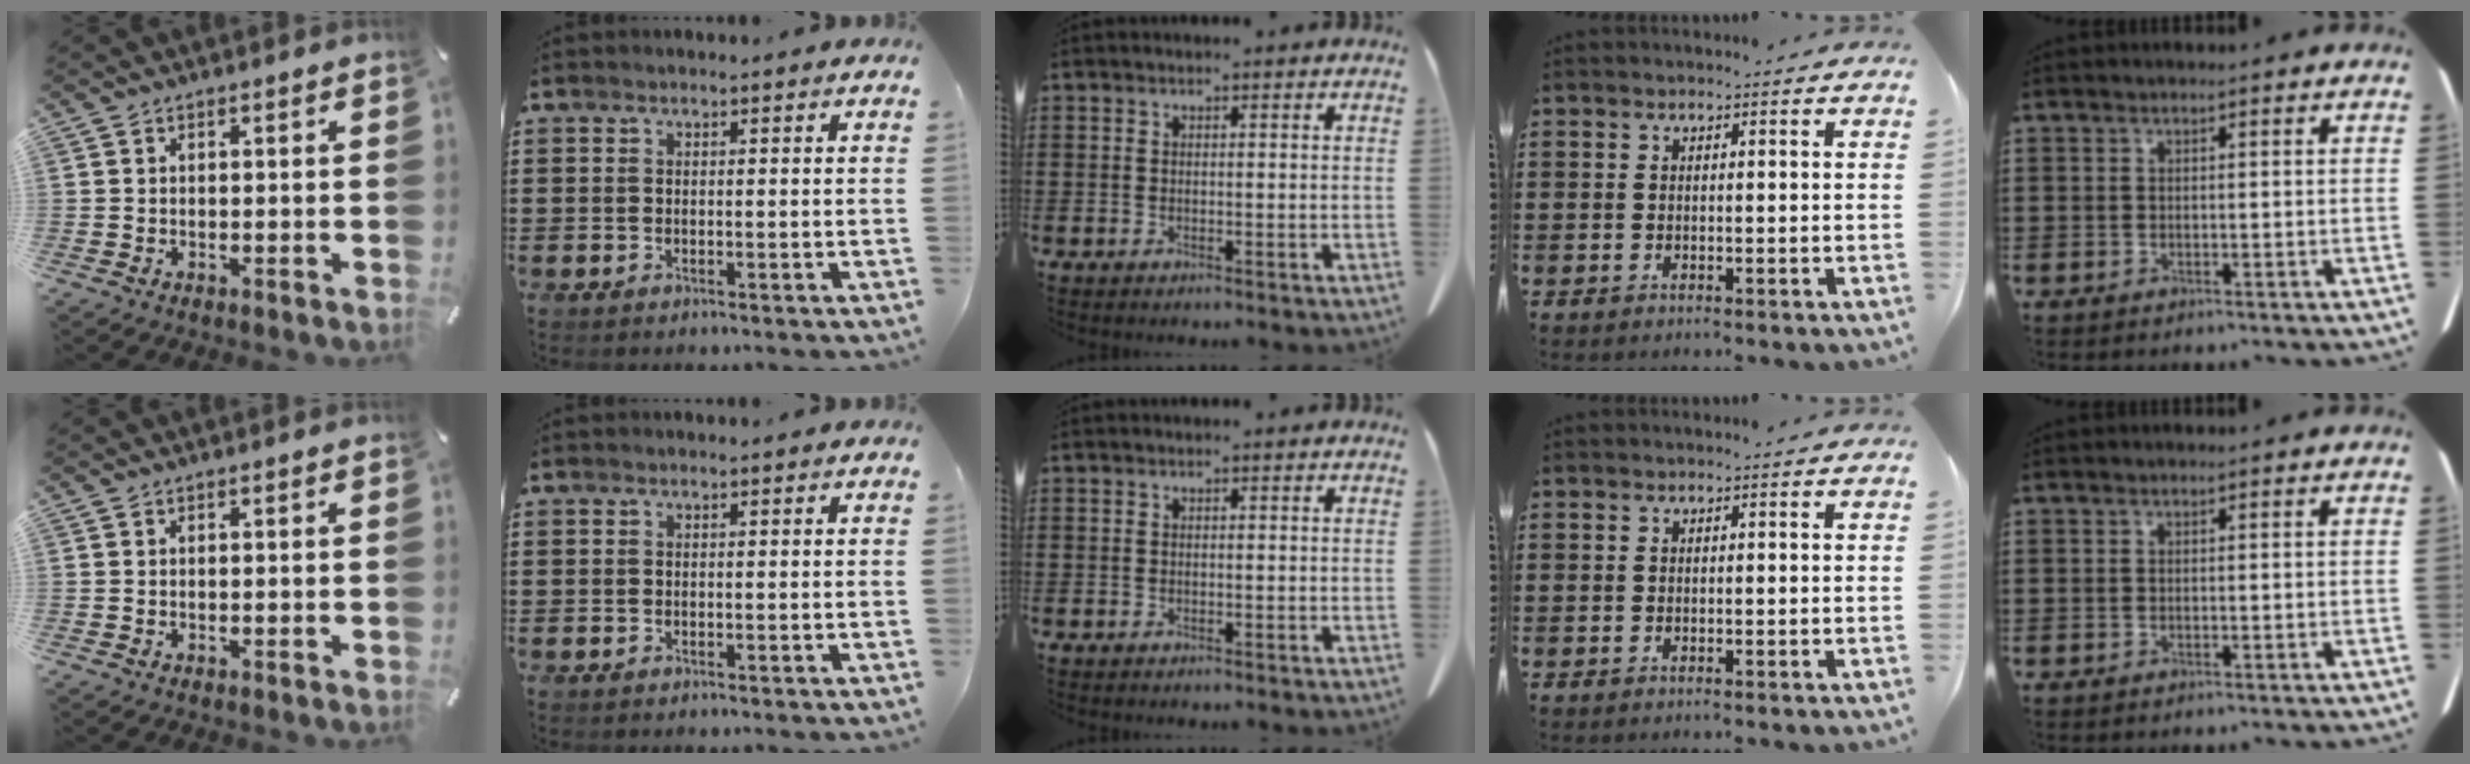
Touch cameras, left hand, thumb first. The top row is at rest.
{}